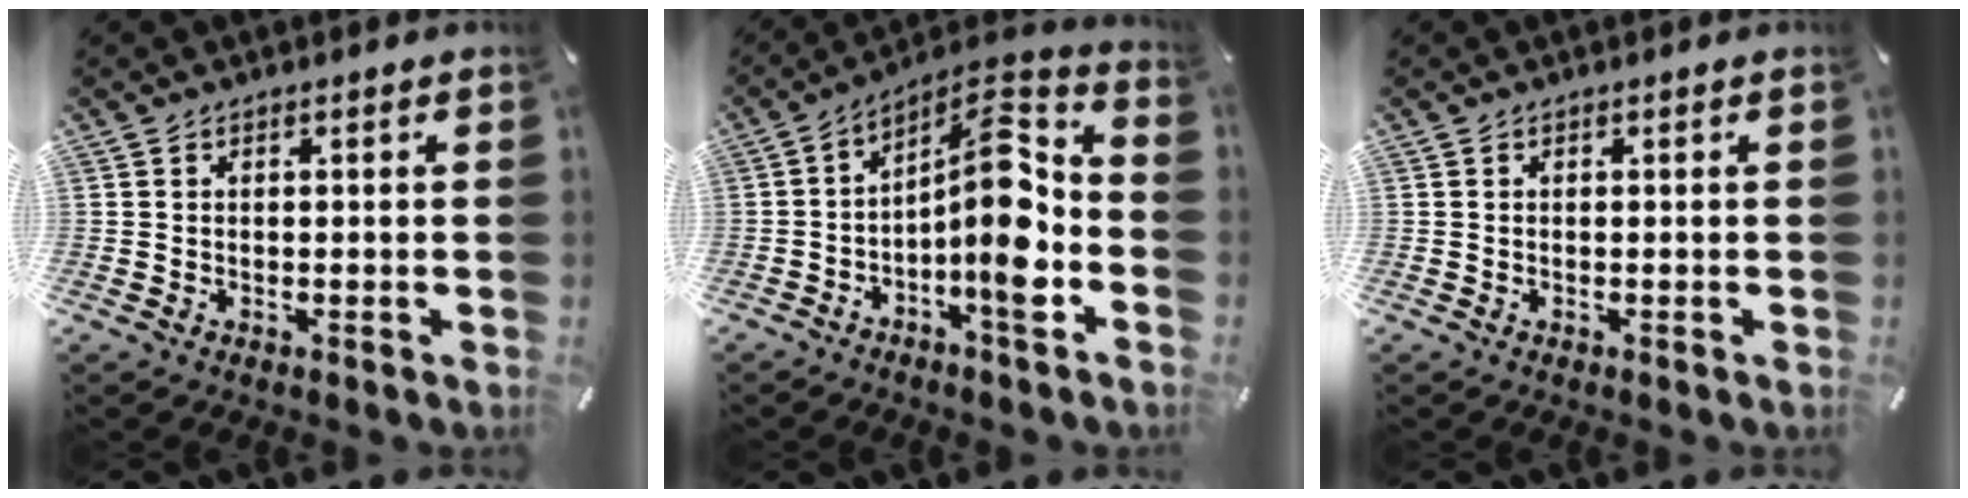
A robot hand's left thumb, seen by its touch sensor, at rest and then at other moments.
{"total": 13.6, "force": [-3.4, 4.8, 12.3], "torque": [-0.179, -0.010, -0.062]}
{"total": 0.0}